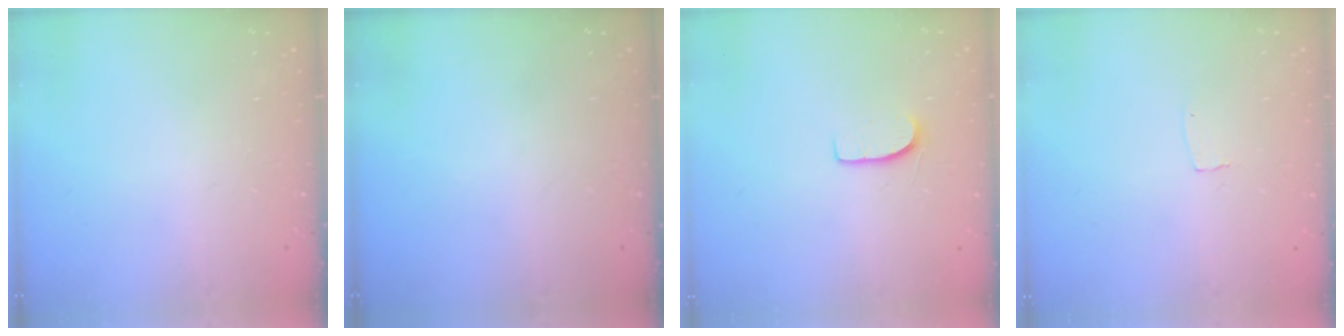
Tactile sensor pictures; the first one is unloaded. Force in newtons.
{"total": 0.0}
{"total": 7.1, "press": 7.1, "slide": 0.6}
{"total": 3.0, "press": 3.0, "slide": 0.2}